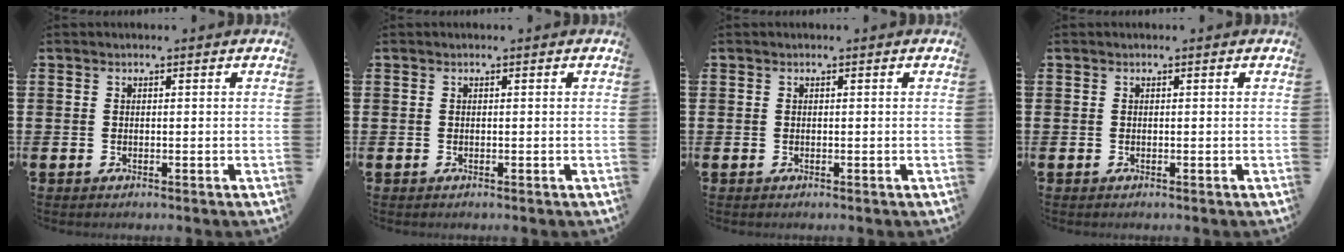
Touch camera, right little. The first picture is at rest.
{"total": 0.0}
{"total": 0.0}
{"total": 0.0}